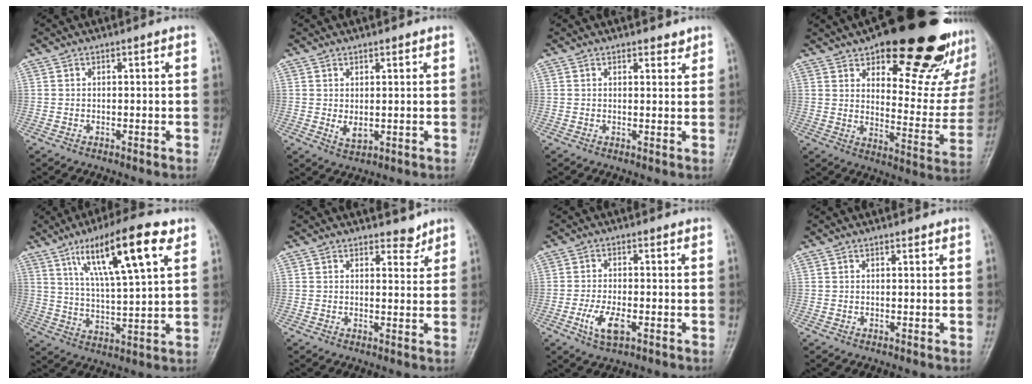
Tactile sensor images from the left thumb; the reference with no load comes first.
{"total": 3.1, "force": [0.9, 1.8, 2.4], "torque": [-0.036, -0.013, 0.021]}
{"total": 1.9, "force": [1.6, 0.8, 0.6], "torque": [0.004, -0.011, 0.020]}
{"total": 30.0, "force": [18.4, 11.3, 20.8], "torque": [-0.248, -0.074, 0.255]}
{"total": 16.7, "force": [8.3, 3.6, 14.0], "torque": [-0.228, -0.020, 0.145]}
{"total": 2.8, "force": [2.4, 1.3, 0.7], "torque": [0.008, -0.017, 0.033]}
{"total": 5.5, "force": [-2.0, 2.5, 4.4], "torque": [-0.089, 0.002, -0.033]}
{"total": 0.7, "force": [0.5, 0.3, 0.3], "torque": [-0.007, -0.004, 0.008]}